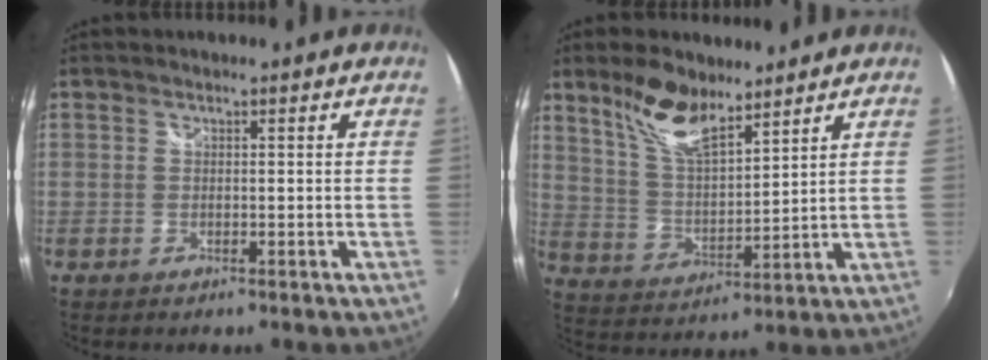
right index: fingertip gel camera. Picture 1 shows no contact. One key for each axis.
{"total": 10.8, "fx": 7.9, "fy": 3.7, "fz": 6.4, "tx": -0.122, "ty": 0.007, "tz": 0.157}